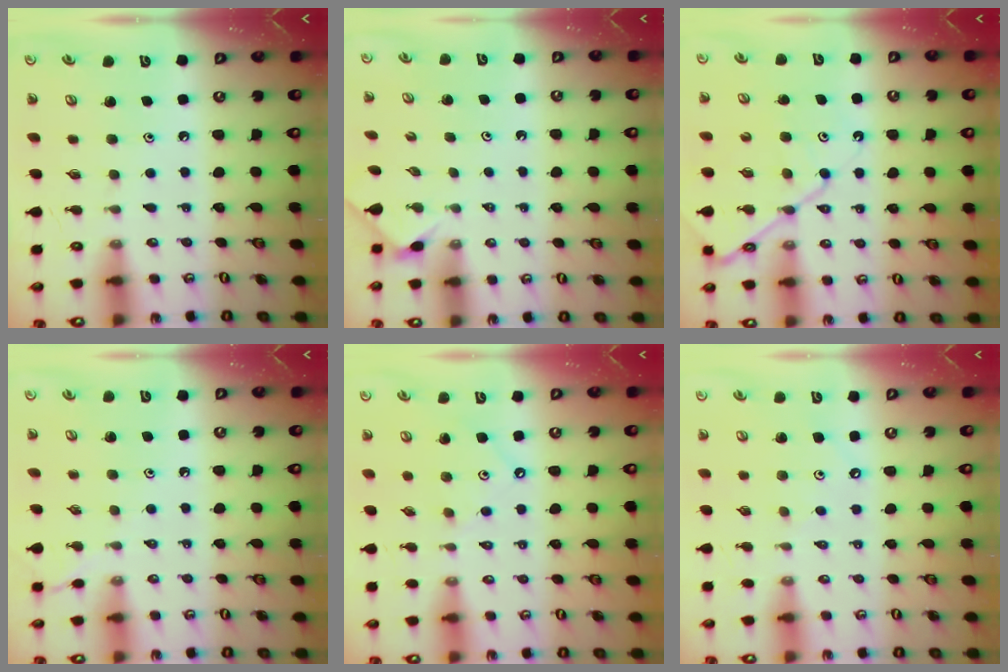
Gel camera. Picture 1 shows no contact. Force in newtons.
{"total": 1.3, "press": 1.2, "slide": 0.4}
{"total": 10.8, "press": 10.7, "slide": 1.1}
{"total": 1.8, "press": 1.8, "slide": 0.4}
{"total": 1.6, "press": 1.6, "slide": 0.2}
{"total": 2.5, "press": 2.5, "slide": 0.5}